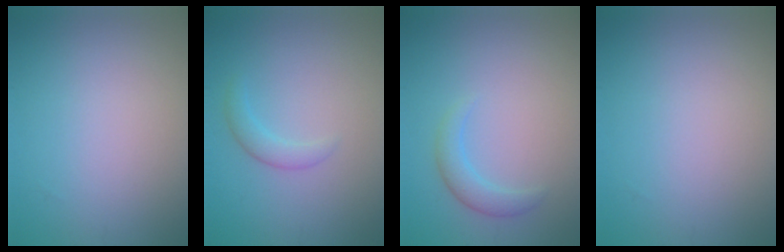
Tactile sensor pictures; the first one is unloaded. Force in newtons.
{"total": 1.5, "press": 1.5, "slide": 0.1}
{"total": 1.9, "press": 1.9, "slide": 0.1}
{"total": 0.0}